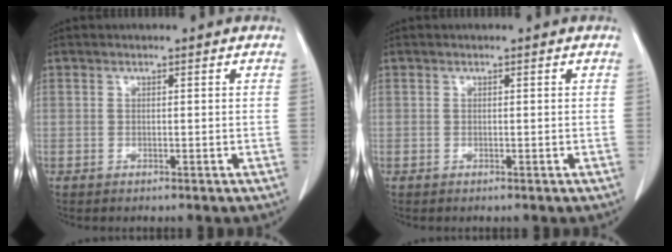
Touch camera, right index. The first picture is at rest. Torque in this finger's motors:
{"motor_torque": [0.00, 0.00, 0.02, 0.00]}